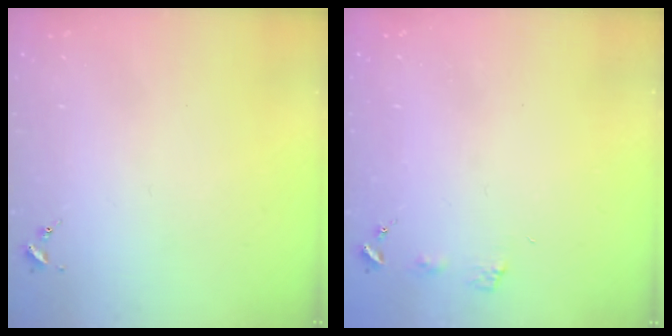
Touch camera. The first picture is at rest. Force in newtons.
{"total": 3.9, "press": 3.9, "slide": 0.4}